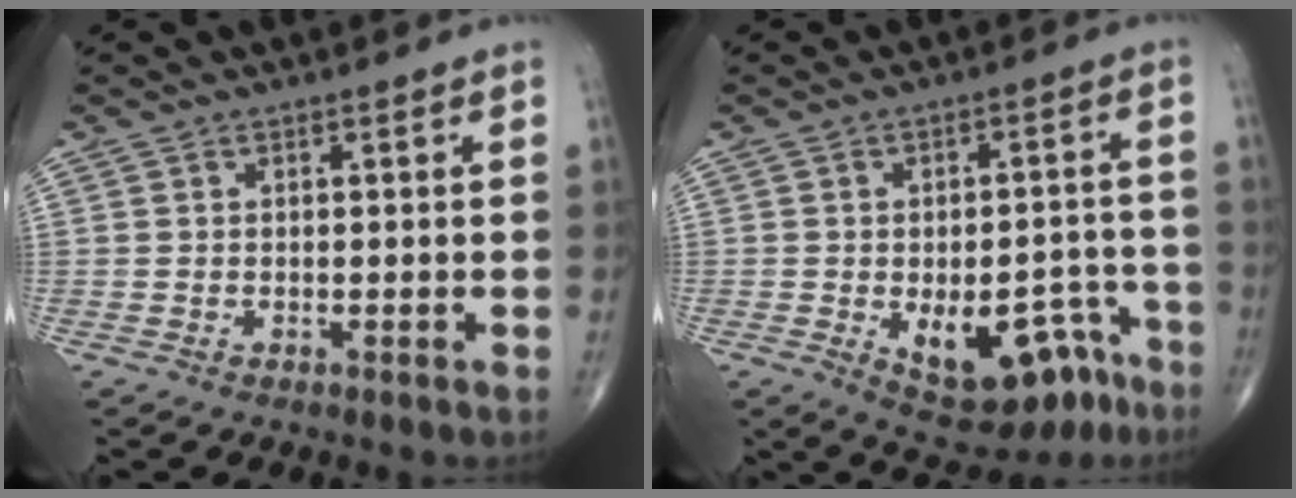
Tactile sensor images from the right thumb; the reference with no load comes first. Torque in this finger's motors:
{"motor_torque": [0.52, 1.17, 0.00, -0.18, 0.22]}